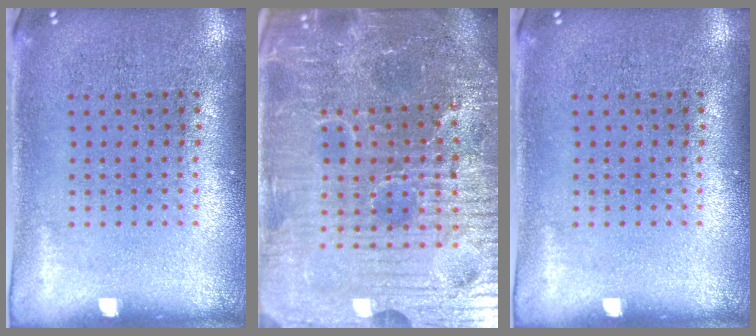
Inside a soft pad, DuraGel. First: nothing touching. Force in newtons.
{"total": 6.6, "press": 6.1, "slide": 2.5}
{"total": 0.0}